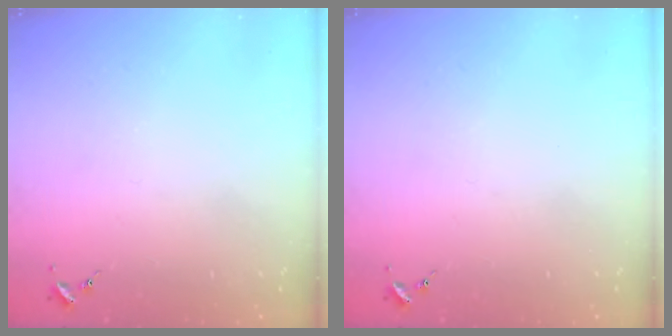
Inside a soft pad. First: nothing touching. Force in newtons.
{"total": 0.0}